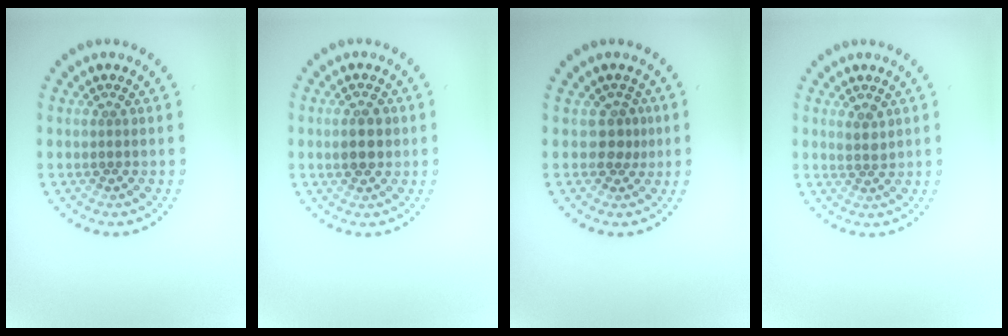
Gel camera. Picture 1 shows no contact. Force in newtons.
{"total": 2.3, "press": 2.3, "slide": 0.2}
{"total": 1.8, "press": 1.3, "slide": 1.3}
{"total": 1.4, "press": 1.2, "slide": 0.7}